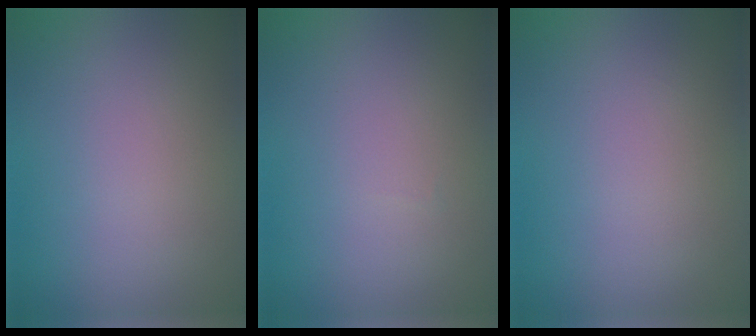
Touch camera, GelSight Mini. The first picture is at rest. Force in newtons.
{"total": 0.0}
{"total": 0.0}